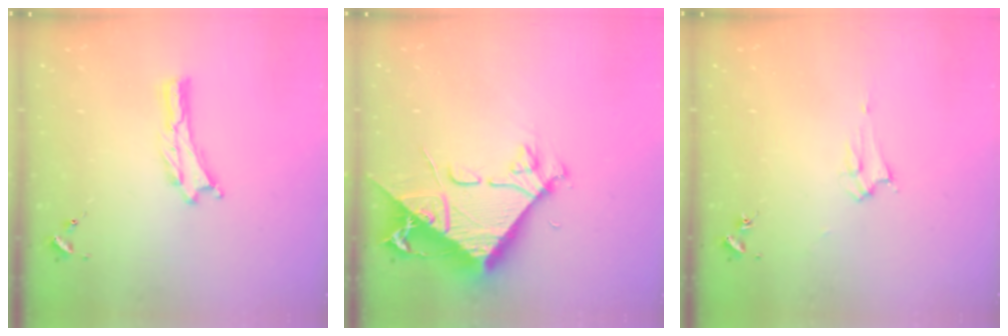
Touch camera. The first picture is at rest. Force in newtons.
{"total": 10.1, "press": 10.0, "slide": 1.2}
{"total": 2.1, "press": 2.1, "slide": 0.2}